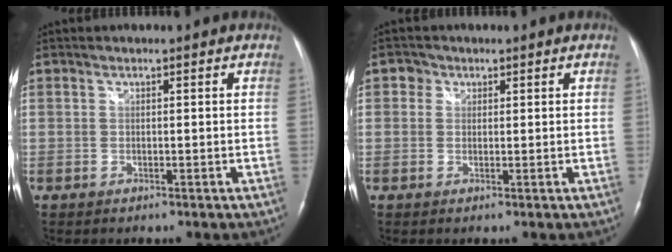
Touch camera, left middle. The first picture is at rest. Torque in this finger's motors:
{"motor_torque": [0.05, 0.03, -0.02, 0.00]}